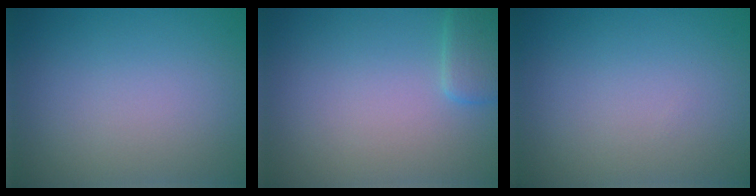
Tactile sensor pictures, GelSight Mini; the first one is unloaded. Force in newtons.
{"total": 2.0, "press": 2.0, "slide": 0.1}
{"total": 0.0}